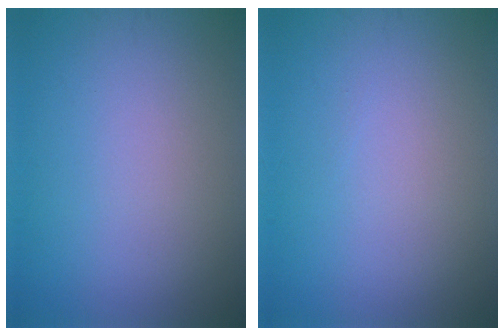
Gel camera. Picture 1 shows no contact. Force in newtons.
{"total": 0.0}